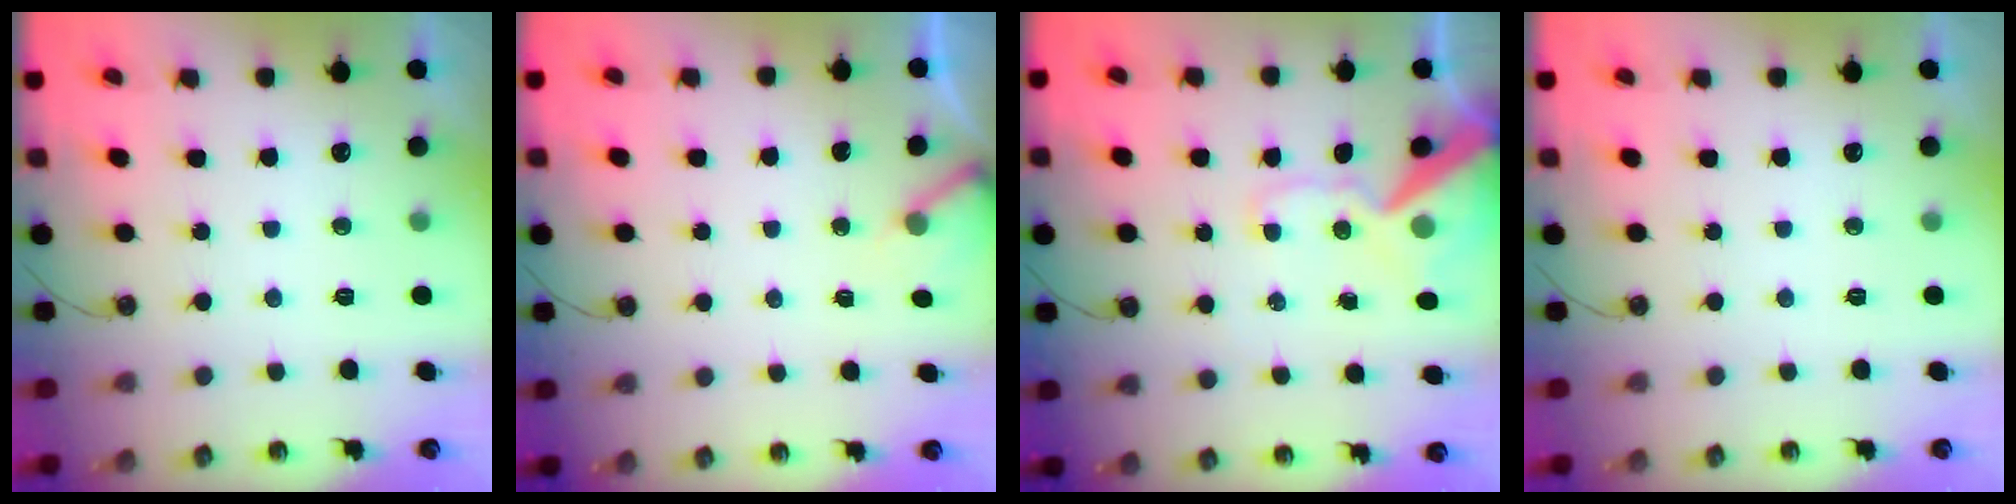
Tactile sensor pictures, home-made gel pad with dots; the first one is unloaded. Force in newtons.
{"total": 2.7, "press": 2.7, "slide": 0.2}
{"total": 14.7, "press": 14.5, "slide": 2.2}
{"total": 0.0}